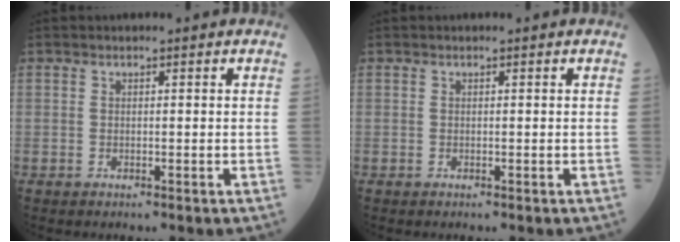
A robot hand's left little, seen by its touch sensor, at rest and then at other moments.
{"total": 0.0}